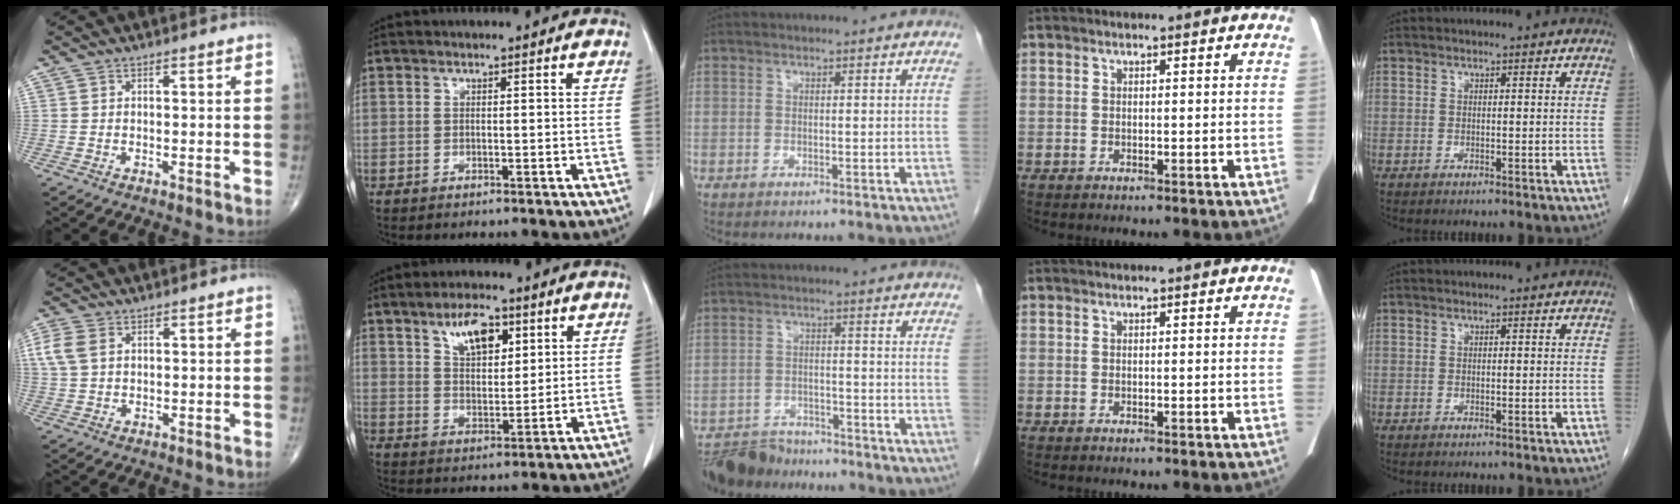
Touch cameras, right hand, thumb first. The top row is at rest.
{"thumb": {"total": 5.1, "force": [1.6, 3.4, 3.4], "torque": [-0.085, 0.007, 0.034]}, "index": {"total": 7.4, "force": [4.0, 3.2, 5.4], "torque": [-0.097, 0.006, 0.072]}, "middle": {"total": 8.2, "force": [-7.6, 2.9, 0.8], "torque": [-0.010, 0.000, -0.126]}}